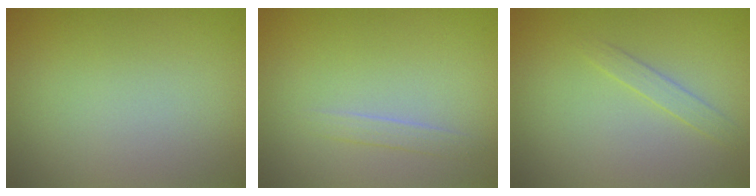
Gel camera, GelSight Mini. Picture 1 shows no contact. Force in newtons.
{"total": 1.1, "press": 1.1, "slide": 0.0}
{"total": 1.2, "press": 1.2, "slide": 0.1}